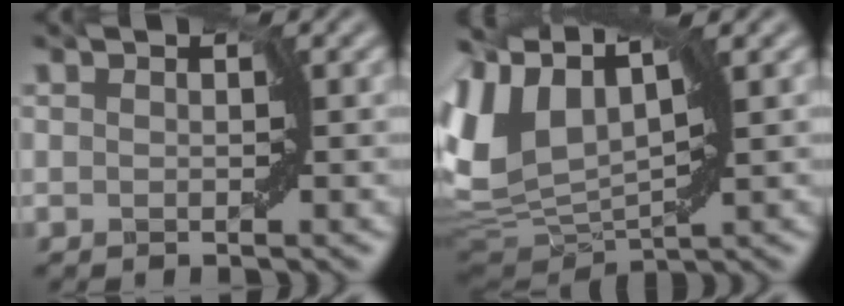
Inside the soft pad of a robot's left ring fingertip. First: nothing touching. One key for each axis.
{"total": 6.3, "fx": 3.5, "fy": 3.4, "fz": 4.1, "tx": -0.112, "ty": 0.007, "tz": 0.080}